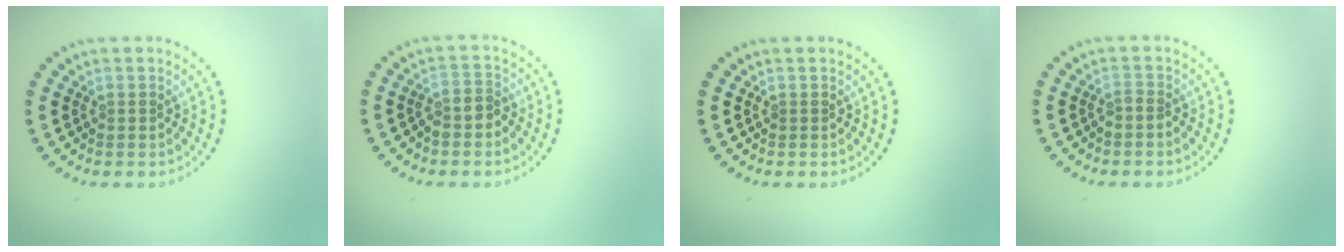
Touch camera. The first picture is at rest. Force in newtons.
{"total": 2.2, "press": 1.9, "slide": 1.2}
{"total": 0.0}
{"total": 0.7, "press": 0.4, "slide": 0.6}